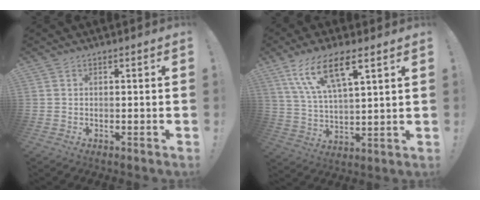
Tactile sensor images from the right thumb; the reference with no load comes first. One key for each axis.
{"total": 14.4, "fx": 8.3, "fy": 4.8, "fz": 10.7, "tx": -0.194, "ty": -0.025, "tz": 0.144}